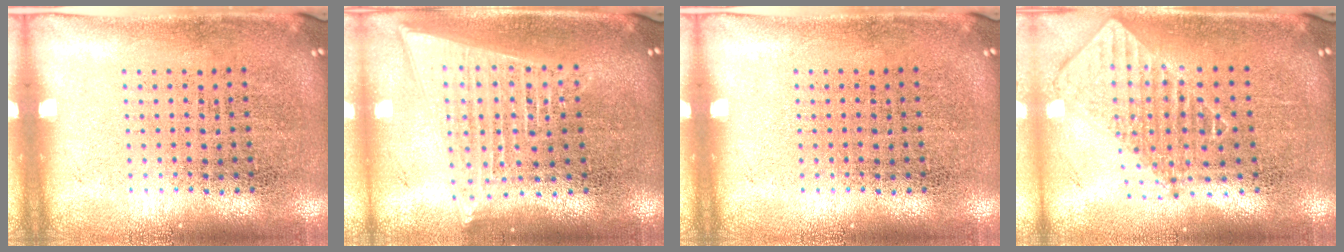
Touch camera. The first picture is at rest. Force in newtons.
{"total": 2.1, "press": 1.8, "slide": 1.1}
{"total": 0.0}
{"total": 2.0, "press": 1.6, "slide": 1.2}